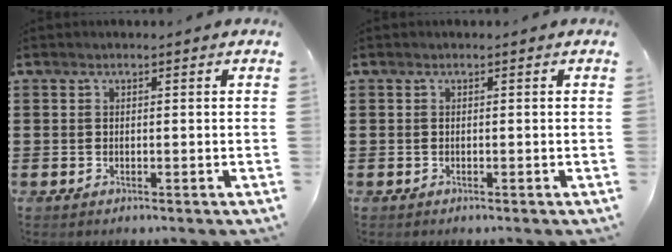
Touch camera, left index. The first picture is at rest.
{"total": 0.0}